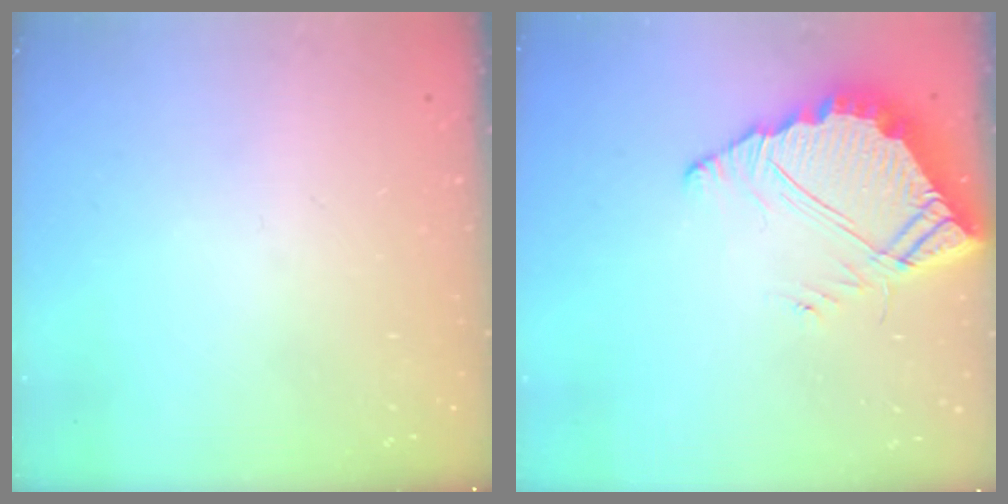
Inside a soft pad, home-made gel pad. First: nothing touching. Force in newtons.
{"total": 8.9, "press": 8.8, "slide": 0.7}